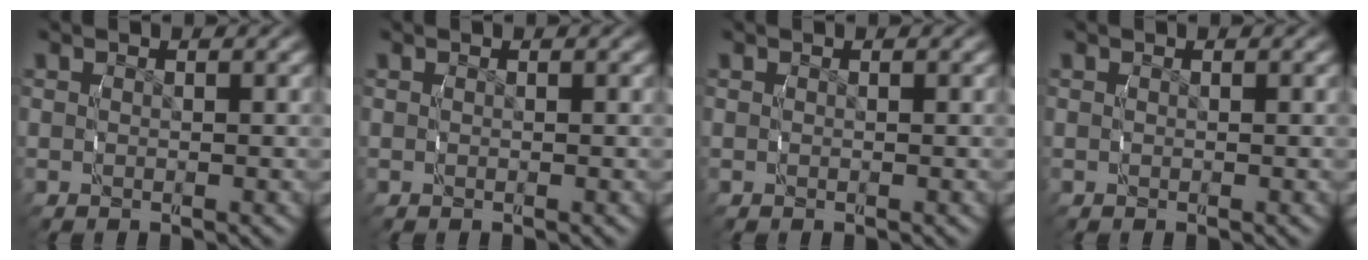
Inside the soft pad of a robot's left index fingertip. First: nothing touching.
{"total": 0.0}
{"total": 0.0}
{"total": 0.0}